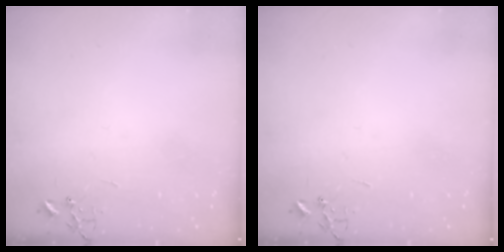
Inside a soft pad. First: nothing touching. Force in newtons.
{"total": 0.0}